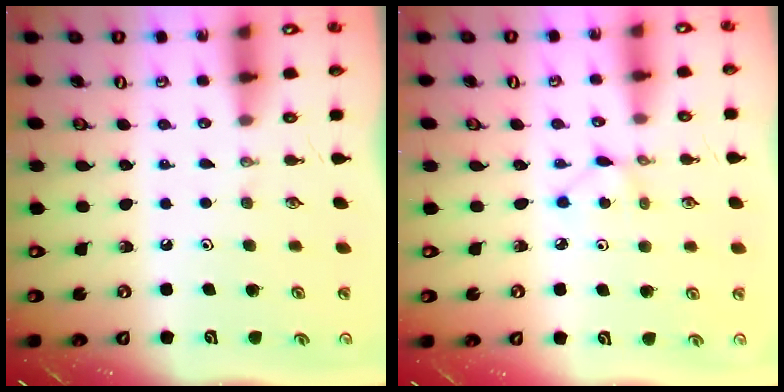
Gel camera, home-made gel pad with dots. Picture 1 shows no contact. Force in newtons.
{"total": 2.7, "press": 2.6, "slide": 0.3}